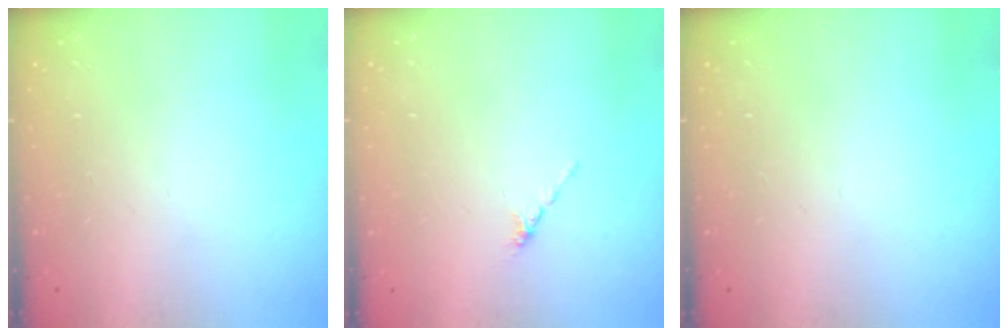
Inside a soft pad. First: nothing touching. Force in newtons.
{"total": 0.0}
{"total": 0.0}